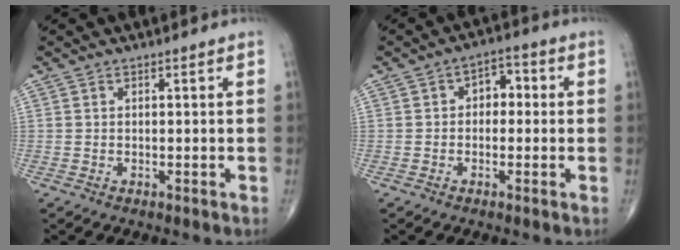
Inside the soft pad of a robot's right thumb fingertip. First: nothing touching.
{"total": 4.8, "force": [0.2, 3.4, 3.4], "torque": [-0.024, 0.020, -0.008]}